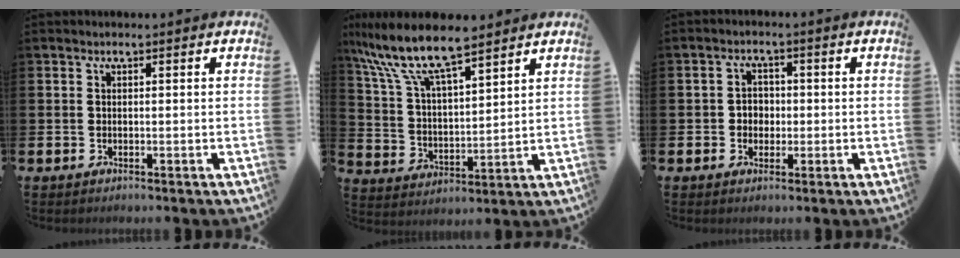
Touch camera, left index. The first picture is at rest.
{"total": 10.0, "force": [8.6, 2.2, 4.6], "torque": [-0.127, -0.041, 0.151]}
{"total": 2.6, "force": [-0.2, 2.4, 0.9], "torque": [-0.003, 0.000, -0.013]}